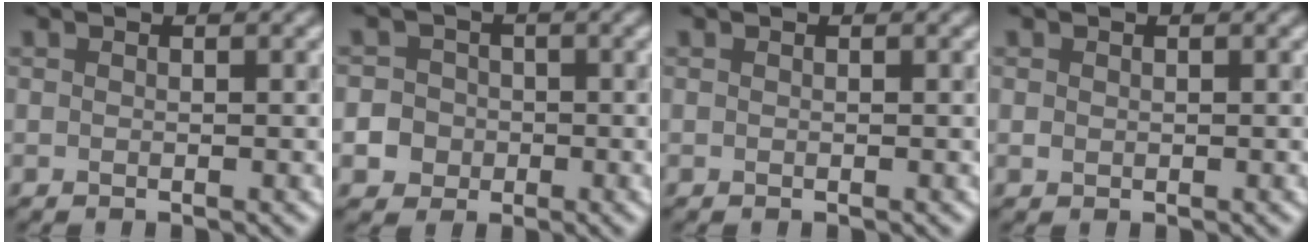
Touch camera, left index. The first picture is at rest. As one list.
[{"total": 5.5, "force": [-1.5, 5.1, 1.2], "torque": [-0.002, 0.008, -0.046]}, {"total": 0.0}, {"total": 0.5, "force": [0.1, 0.5, 0.2], "torque": [0.000, -0.002, 0.003]}]